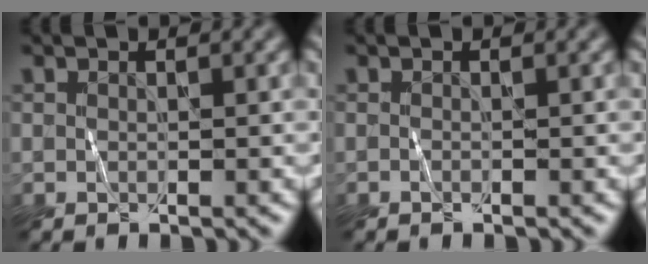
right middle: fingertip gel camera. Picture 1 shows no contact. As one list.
[{"total": 0.0}]